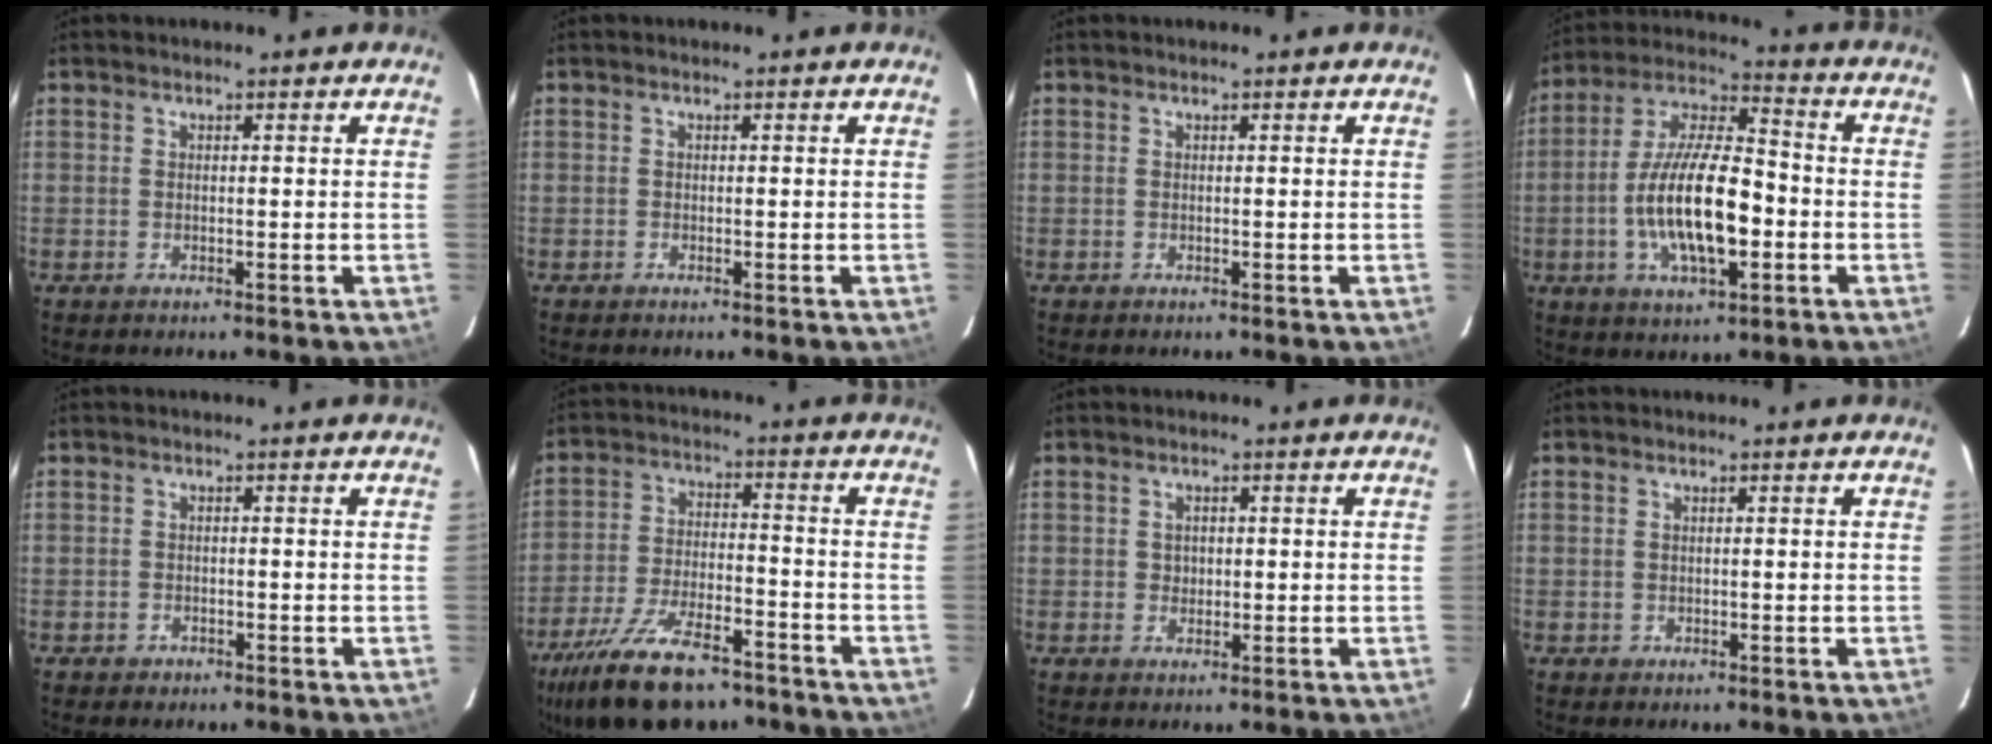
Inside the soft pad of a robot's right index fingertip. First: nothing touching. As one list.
[{"total": 0.0}, {"total": 0.0}, {"total": 16.9, "force": [-3.7, 6.0, 15.3], "torque": [-0.297, 0.001, -0.069]}, {"total": 1.4, "force": [-0.9, 1.1, 0.1], "torque": [-0.005, 0.004, -0.012]}, {"total": 19.0, "force": [-13.9, 7.5, 10.7], "torque": [-0.227, -0.028, -0.230]}, {"total": 1.7, "force": [0.1, 1.7, 0.5], "torque": [-0.006, 0.005, 0.001]}, {"total": 0.6, "force": [-0.1, 0.6, 0.0], "torque": [0.001, 0.002, 0.001]}]